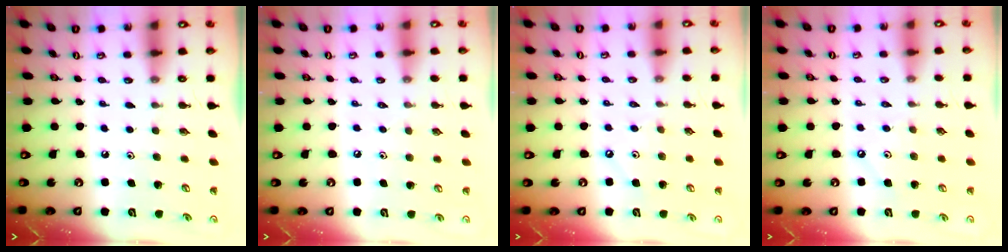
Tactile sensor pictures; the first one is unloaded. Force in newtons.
{"total": 3.3, "press": 3.2, "slide": 0.5}
{"total": 2.8, "press": 2.7, "slide": 0.5}
{"total": 2.8, "press": 2.7, "slide": 0.5}